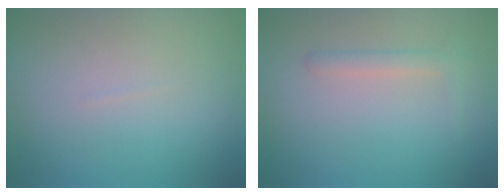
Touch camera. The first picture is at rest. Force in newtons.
{"total": 0.9, "press": 0.9, "slide": 0.1}